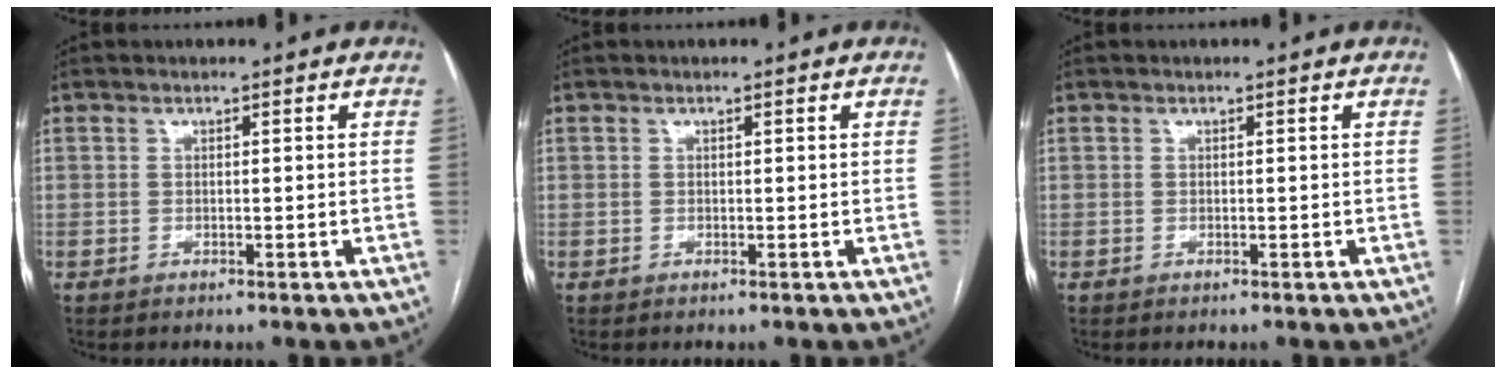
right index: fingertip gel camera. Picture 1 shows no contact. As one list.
[{"total": 0.0}, {"total": 0.0}]